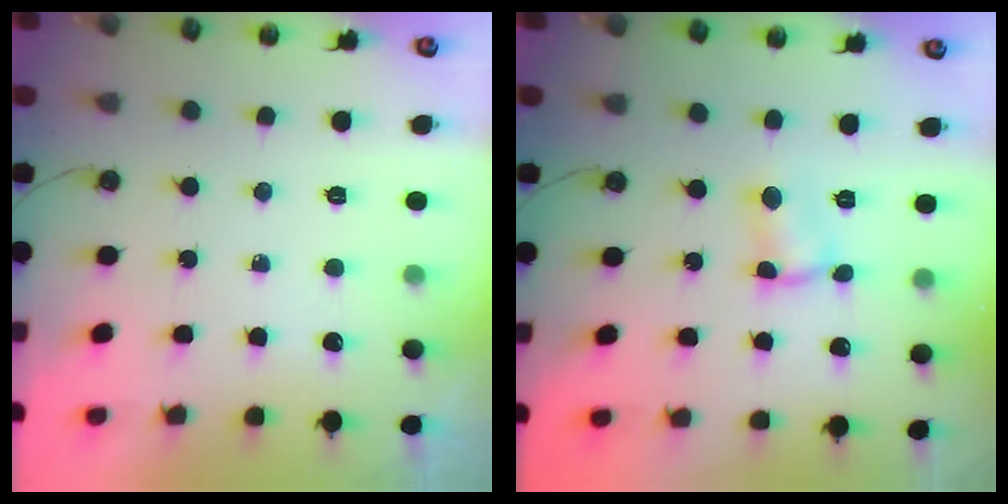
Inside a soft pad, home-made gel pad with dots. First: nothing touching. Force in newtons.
{"total": 2.6, "press": 2.6, "slide": 0.2}